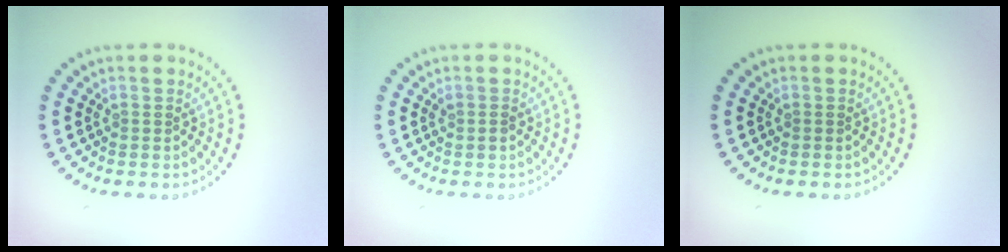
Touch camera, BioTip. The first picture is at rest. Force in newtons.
{"total": 0.6, "press": 0.6, "slide": 0.1}
{"total": 0.0}